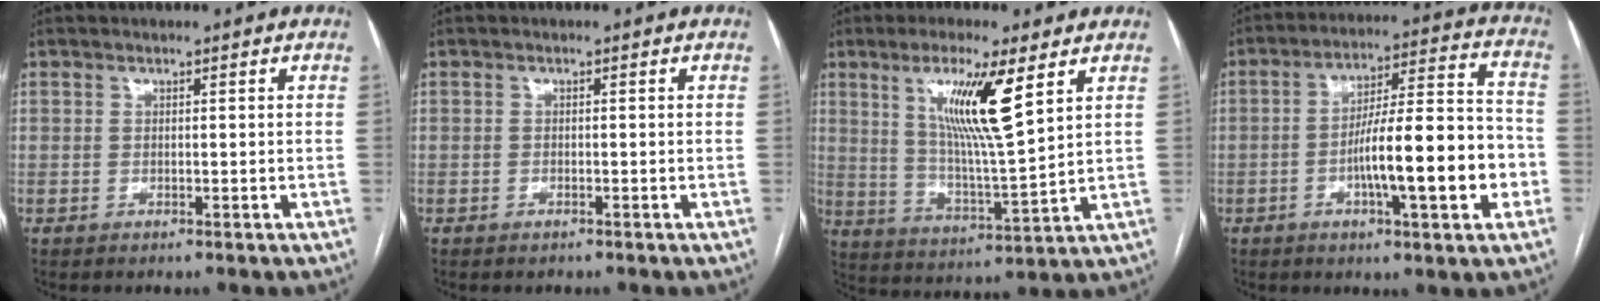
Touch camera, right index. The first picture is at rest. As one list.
[{"total": 0.6, "force": [-0.5, 0.2, 0.2], "torque": [-0.008, -0.001, -0.007]}, {"total": 12.1, "force": [5.5, 0.6, 10.8], "torque": [-0.201, -0.011, 0.101]}, {"total": 15.5, "force": [-4.2, 2.2, 14.8], "torque": [-0.230, 0.018, -0.062]}]